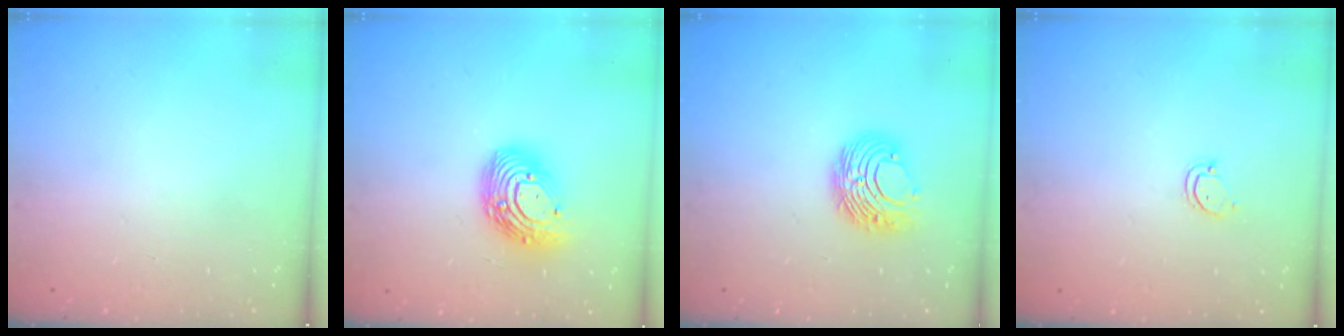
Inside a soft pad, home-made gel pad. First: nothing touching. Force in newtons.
{"total": 15.3, "press": 15.3, "slide": 1.2}
{"total": 8.6, "press": 8.6, "slide": 0.5}
{"total": 2.6, "press": 2.6, "slide": 0.3}